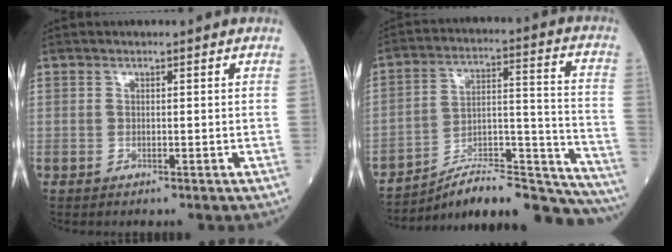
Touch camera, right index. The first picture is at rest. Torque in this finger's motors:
{"motor_torque": [0.99, -1.14, 0.08, 0.03]}